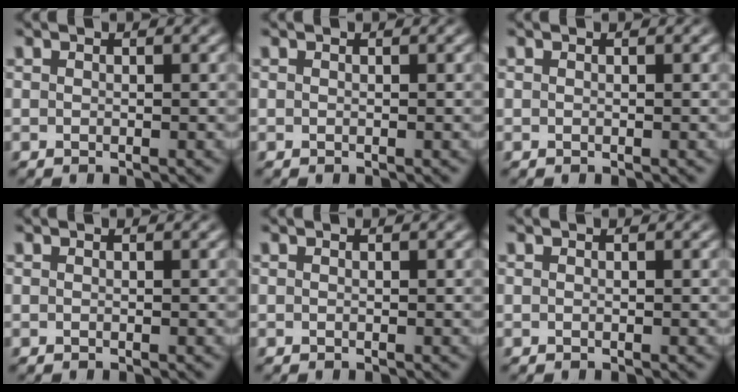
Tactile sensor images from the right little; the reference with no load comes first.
{"total": 0.0}
{"total": 0.0}
{"total": 0.0}
{"total": 0.0}
{"total": 0.0}